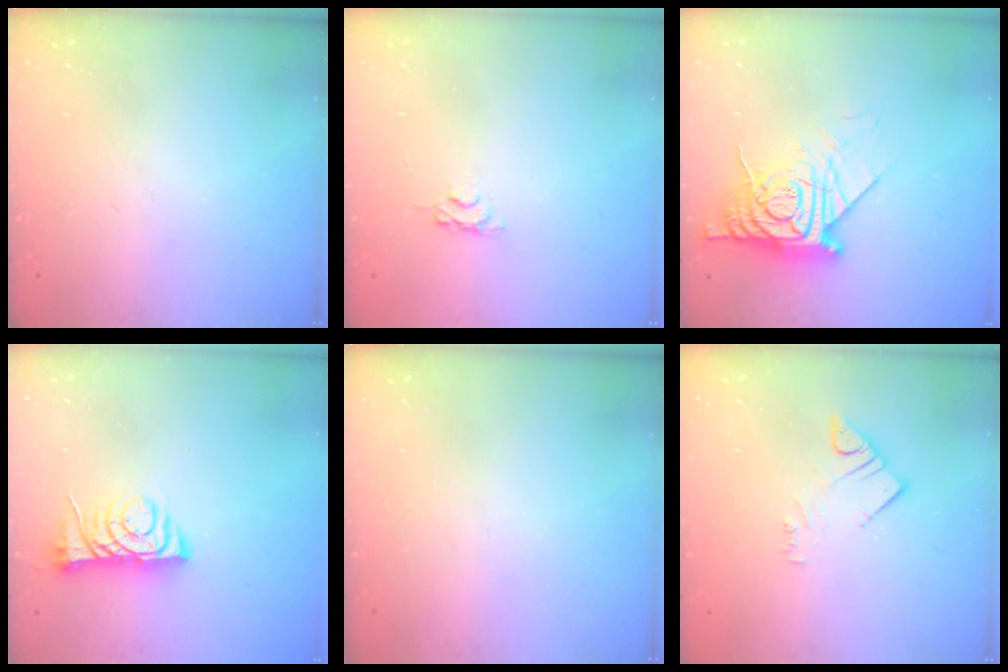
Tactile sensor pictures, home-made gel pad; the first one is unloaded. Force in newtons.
{"total": 3.1, "press": 3.0, "slide": 0.5}
{"total": 14.3, "press": 14.2, "slide": 1.6}
{"total": 7.6, "press": 7.5, "slide": 1.0}
{"total": 0.0}
{"total": 3.7, "press": 3.7, "slide": 0.3}